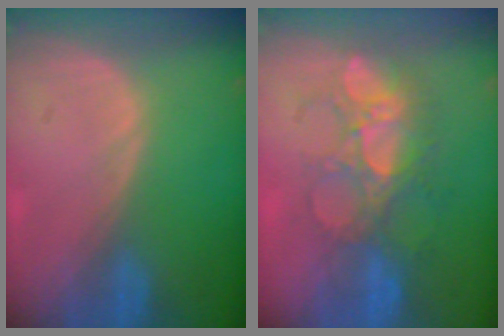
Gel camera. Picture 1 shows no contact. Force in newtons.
{"total": 7.7, "press": 7.6, "slide": 1.4}